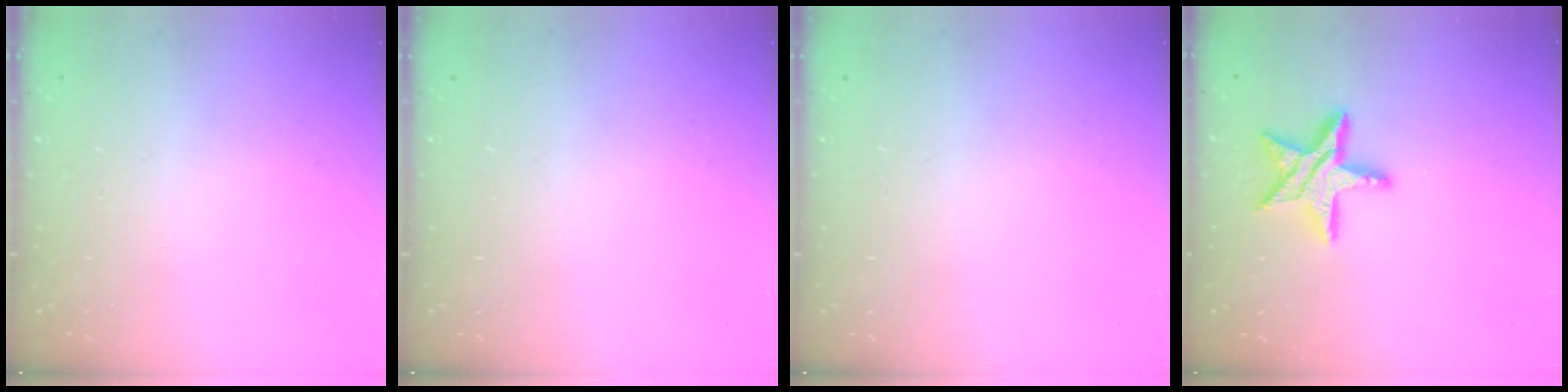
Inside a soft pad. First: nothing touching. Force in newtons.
{"total": 0.0}
{"total": 0.0}
{"total": 15.2, "press": 15.1, "slide": 1.3}